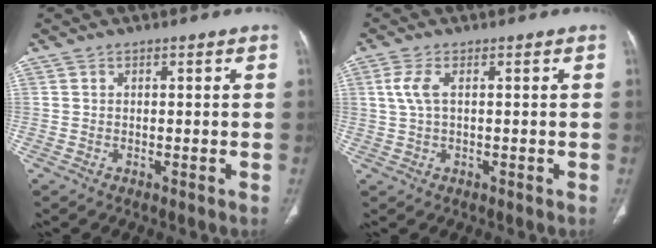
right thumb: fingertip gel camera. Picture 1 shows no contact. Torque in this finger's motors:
{"motor_torque": [-0.26, 0.36, 0.54, 0.37, 0.13]}